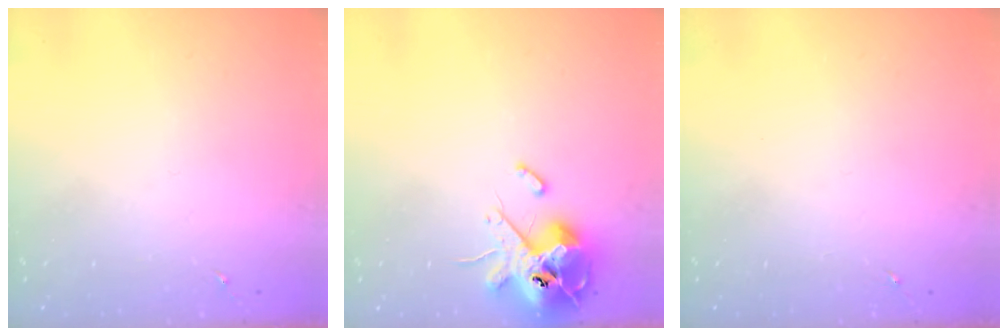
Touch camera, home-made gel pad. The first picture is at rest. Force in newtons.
{"total": 13.9, "press": 13.7, "slide": 2.3}
{"total": 0.0}